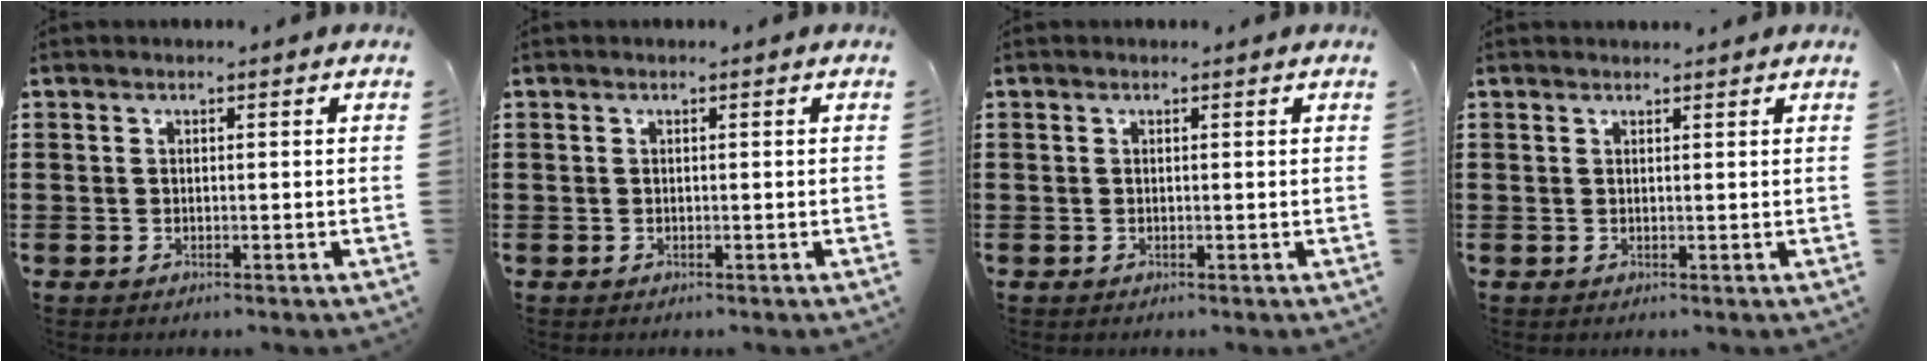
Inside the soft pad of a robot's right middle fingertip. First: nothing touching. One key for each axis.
{"total": 0.0}
{"total": 0.0}
{"total": 0.8, "fx": 0.8, "fy": 0.0, "fz": 0.0, "tx": -0.002, "ty": -0.002, "tz": 0.016}